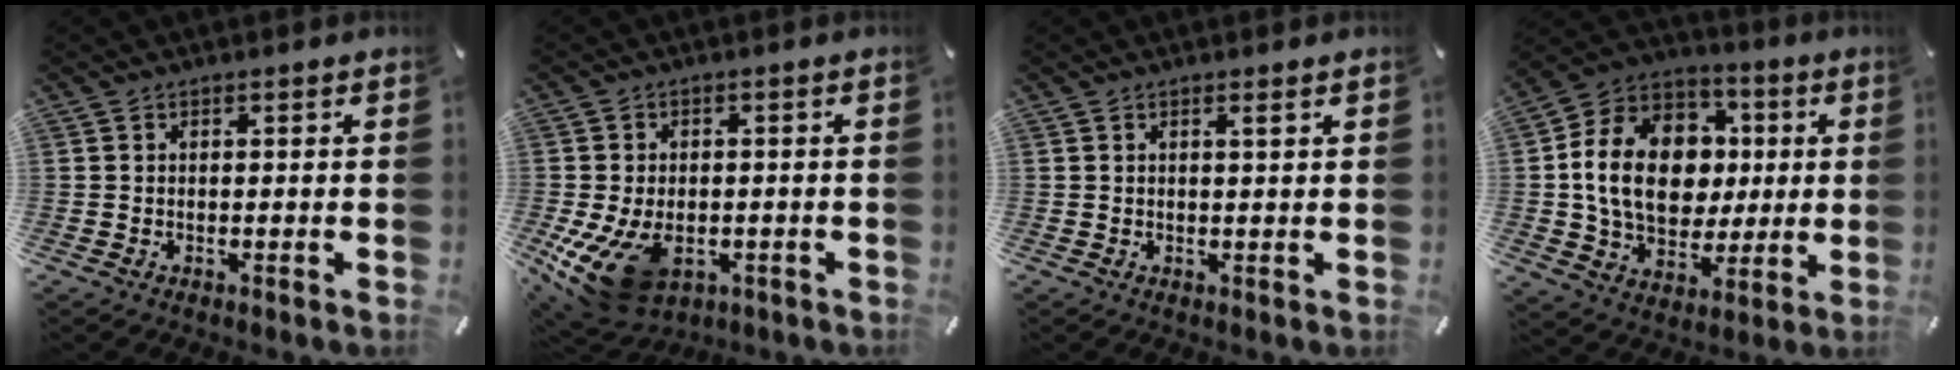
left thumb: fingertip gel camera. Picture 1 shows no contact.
{"total": 12.1, "force": [-4.3, 8.2, 7.9], "torque": [-0.158, 0.015, -0.071]}
{"total": 1.5, "force": [0.6, 0.1, 1.4], "torque": [-0.027, -0.001, 0.010]}
{"total": 18.2, "force": [0.4, 14.5, 10.9], "torque": [-0.214, 0.017, 0.014]}